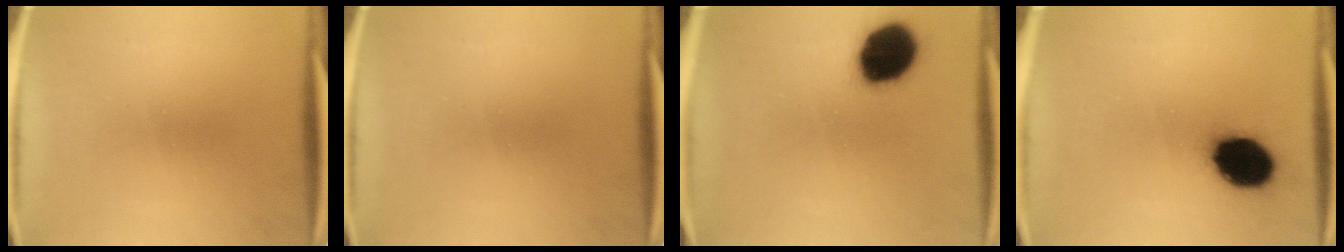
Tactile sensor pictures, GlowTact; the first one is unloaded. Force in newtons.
{"total": 0.0}
{"total": 14.8}
{"total": 14.2}